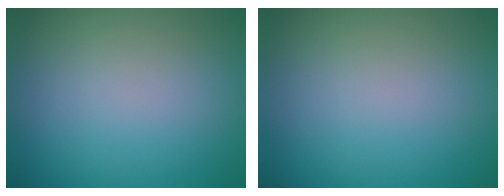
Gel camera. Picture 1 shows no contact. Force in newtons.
{"total": 0.0}